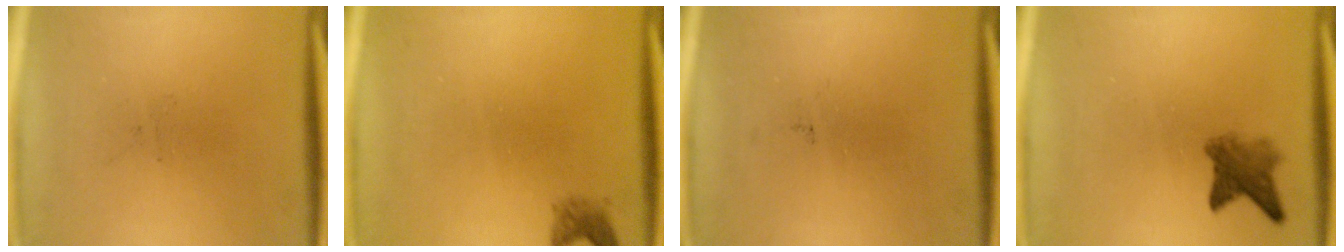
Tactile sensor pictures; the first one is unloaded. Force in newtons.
{"total": 1.5}
{"total": 0.0}
{"total": 3.7}